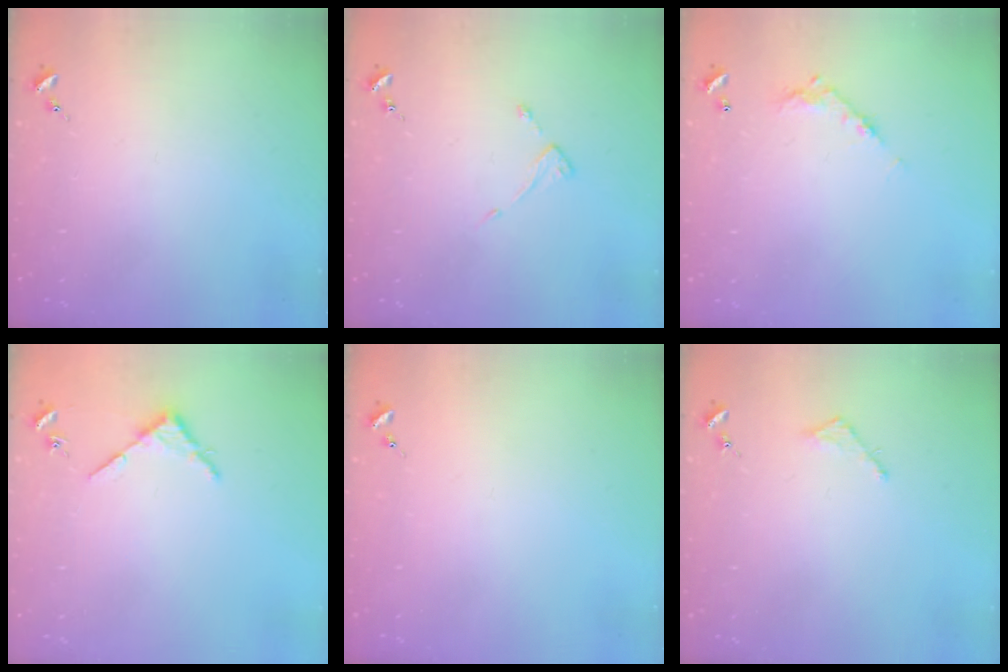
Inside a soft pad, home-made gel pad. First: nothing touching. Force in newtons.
{"total": 2.6, "press": 2.6, "slide": 0.3}
{"total": 8.4, "press": 8.4, "slide": 0.4}
{"total": 3.4, "press": 3.4, "slide": 0.4}
{"total": 0.0}
{"total": 2.5, "press": 2.5, "slide": 0.2}